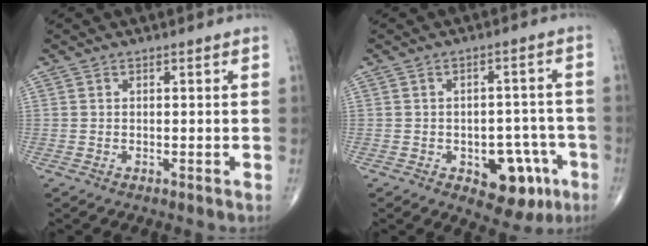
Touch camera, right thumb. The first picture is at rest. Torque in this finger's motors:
{"motor_torque": [0.80, 0.63, 0.42, -0.61, -0.01]}